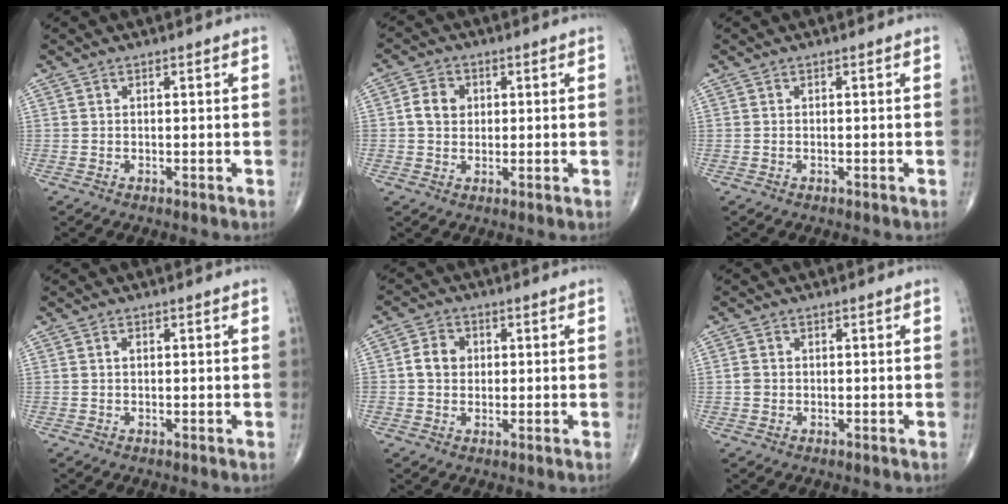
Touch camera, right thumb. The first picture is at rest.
{"total": 5.0, "force": [0.7, 4.1, 2.7], "torque": [-0.035, 0.005, 0.009]}
{"total": 0.0}
{"total": 0.9, "force": [0.2, 0.6, 0.6], "torque": [-0.010, 0.002, 0.002]}
{"total": 5.0, "force": [0.5, 4.2, 2.7], "torque": [-0.035, 0.009, 0.003]}
{"total": 1.8, "force": [-0.1, 1.6, 0.8], "torque": [-0.011, 0.004, -0.002]}